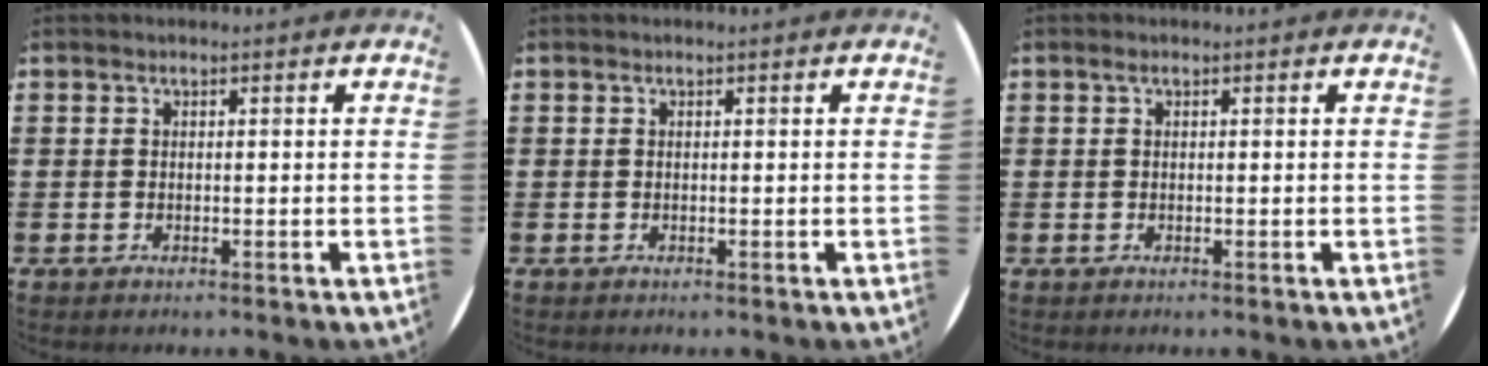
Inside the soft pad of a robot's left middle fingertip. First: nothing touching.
{"total": 0.0}
{"total": 0.0}